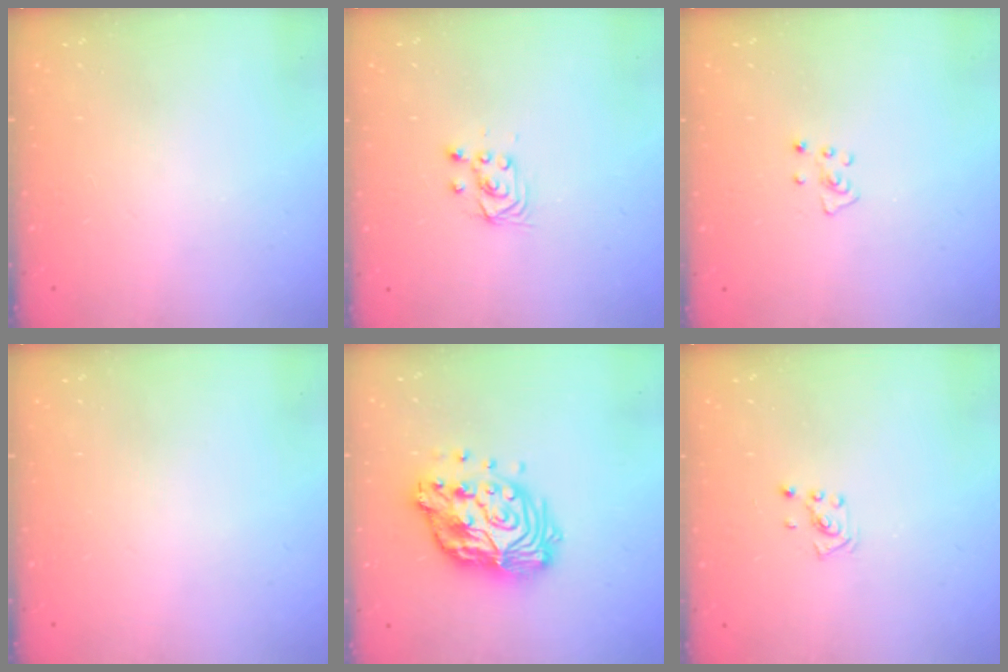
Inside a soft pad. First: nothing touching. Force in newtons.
{"total": 2.9, "press": 2.7, "slide": 1.0}
{"total": 4.1, "press": 4.0, "slide": 0.5}
{"total": 0.0}
{"total": 15.5, "press": 15.5, "slide": 1.3}
{"total": 2.0, "press": 2.0, "slide": 0.6}